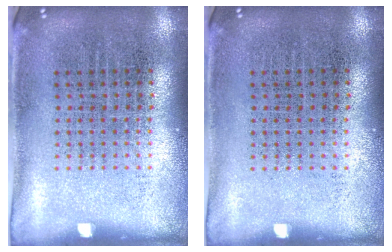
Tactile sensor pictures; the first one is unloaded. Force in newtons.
{"total": 0.0}